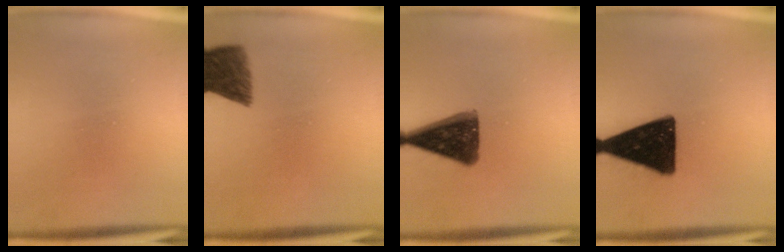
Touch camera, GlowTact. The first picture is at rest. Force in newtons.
{"total": 7.4}
{"total": 12.4}
{"total": 19.3}